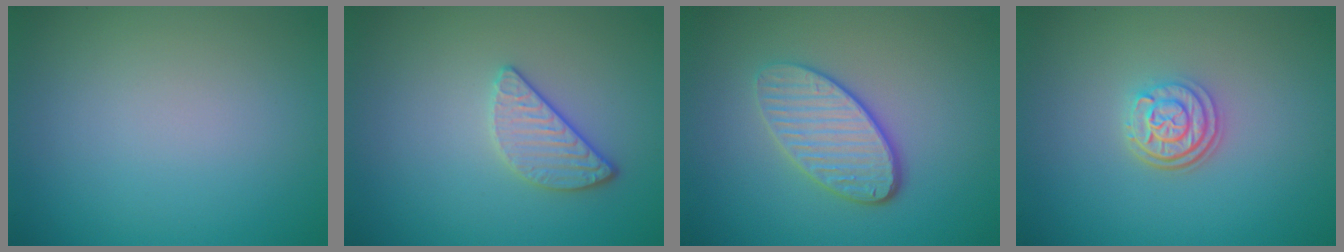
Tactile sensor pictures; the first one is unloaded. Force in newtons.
{"total": 2.4, "press": 2.2, "slide": 0.9}
{"total": 4.1, "press": 3.3, "slide": 2.4}
{"total": 3.0, "press": 2.5, "slide": 1.7}